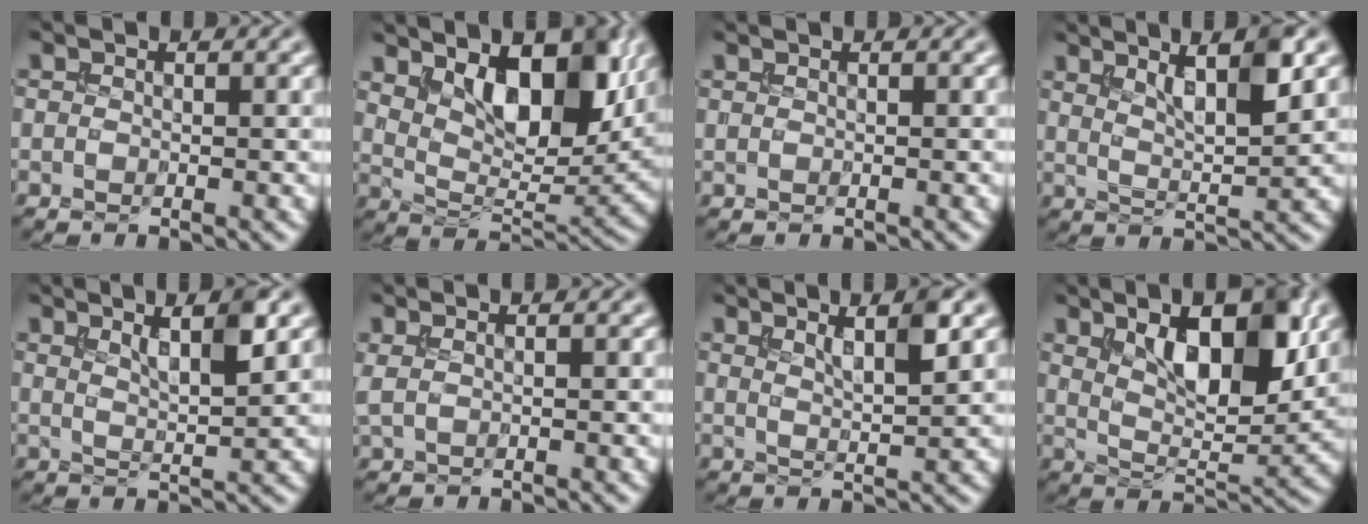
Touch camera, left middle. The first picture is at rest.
{"total": 9.2, "force": [4.1, 4.5, 6.9], "torque": [-0.109, -0.008, 0.068]}
{"total": 0.0}
{"total": 5.8, "force": [3.1, 1.4, 4.7], "torque": [-0.064, 0.011, 0.044]}
{"total": 4.7, "force": [2.6, 1.0, 3.7], "torque": [-0.047, 0.010, 0.036]}
{"total": 1.4, "force": [0.7, 0.7, 1.0], "torque": [-0.016, 0.001, 0.010]}
{"total": 4.1, "force": [2.3, 0.8, 3.2], "torque": [-0.040, 0.009, 0.032]}
{"total": 9.1, "force": [3.9, 3.7, 7.4], "torque": [-0.116, 0.000, 0.066]}